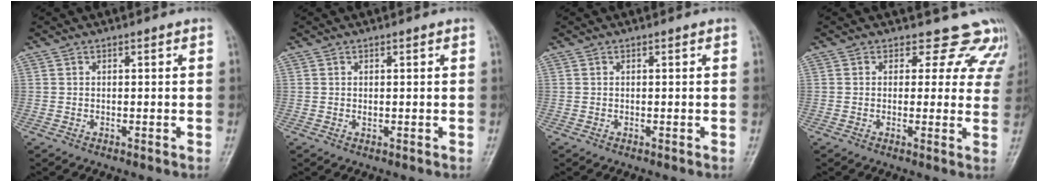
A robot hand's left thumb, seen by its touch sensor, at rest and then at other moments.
{"total": 0.7, "force": [0.2, 0.4, 0.6], "torque": [-0.006, -0.001, 0.005]}
{"total": 0.0}
{"total": 9.1, "force": [7.6, 4.9, 0.8], "torque": [0.047, -0.033, 0.055]}